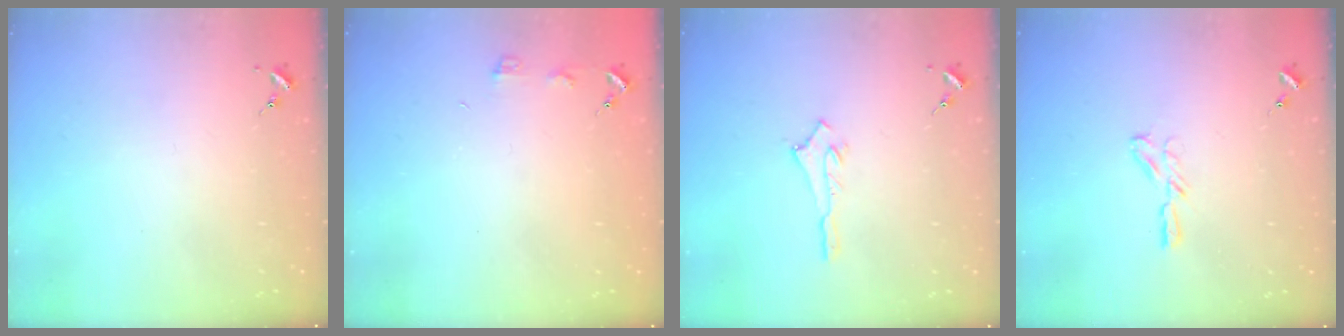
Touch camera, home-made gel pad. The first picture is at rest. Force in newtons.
{"total": 3.4, "press": 3.4, "slide": 0.3}
{"total": 2.7, "press": 2.7, "slide": 0.1}
{"total": 4.4, "press": 4.3, "slide": 0.4}